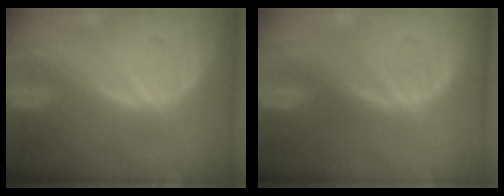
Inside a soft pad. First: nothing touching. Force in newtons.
{"total": 0.0}